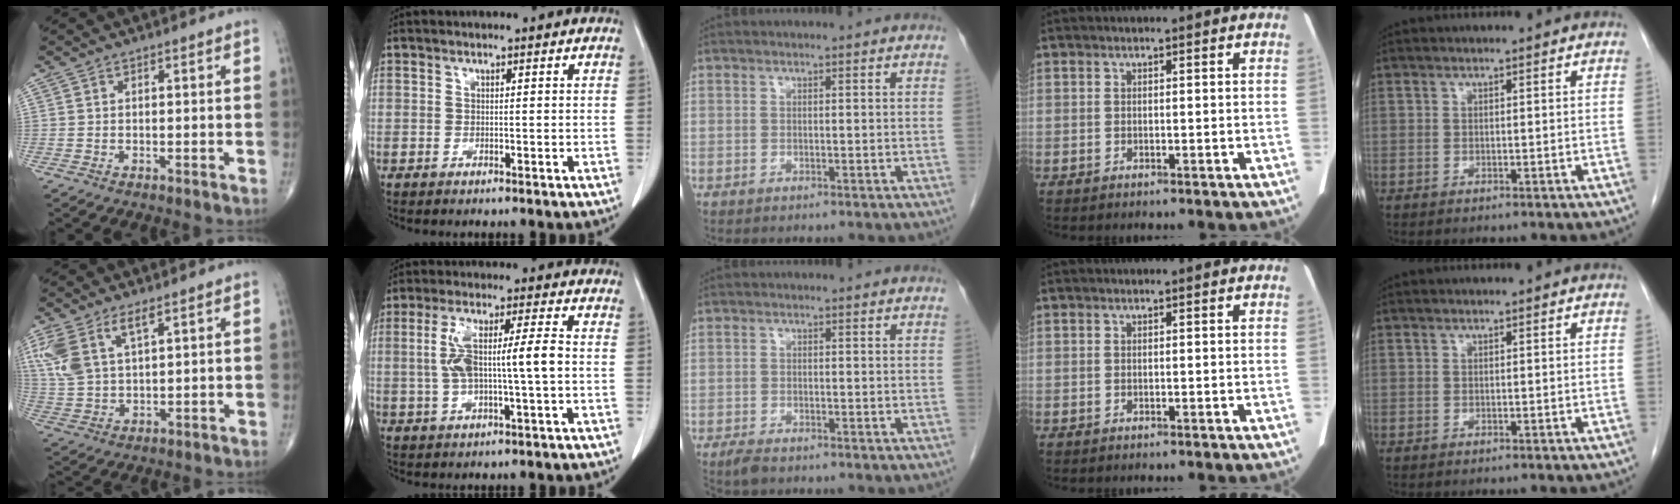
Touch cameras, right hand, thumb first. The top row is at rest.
{"thumb": {"total": 9.6, "force": [4.9, 4.1, 7.2], "torque": [-0.171, -0.004, 0.108]}, "index": {"total": 9.6, "force": [-0.1, 1.5, 9.4], "torque": [-0.184, 0.018, 0.001]}, "middle": {"total": 2.2, "force": [-1.8, 0.6, 1.0], "torque": [-0.025, -0.005, -0.031]}}